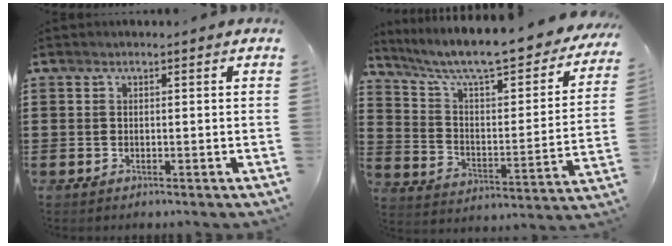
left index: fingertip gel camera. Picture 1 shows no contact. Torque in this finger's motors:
{"motor_torque": [1.36, -0.78, 0.86, 0.21]}